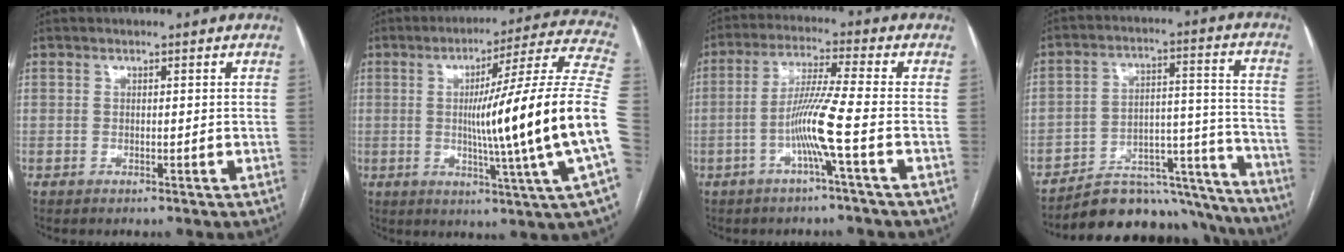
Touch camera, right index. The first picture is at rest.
{"total": 22.9, "force": [-2.4, -2.5, 22.6], "torque": [-0.276, -0.001, -0.053]}
{"total": 8.0, "force": [-2.8, -2.0, 7.2], "torque": [-0.144, 0.001, -0.057]}
{"total": 20.8, "force": [-19.4, 6.1, 4.5], "torque": [-0.029, 0.053, -0.269]}